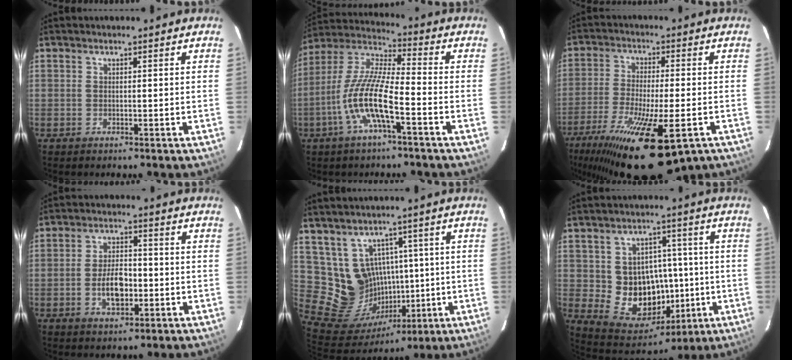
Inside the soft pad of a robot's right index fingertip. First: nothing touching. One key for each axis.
{"total": 12.8, "fx": -5.1, "fy": 2.2, "fz": 11.5, "tx": -0.238, "ty": 0.000, "tz": -0.103}
{"total": 23.7, "fx": -14.4, "fy": 6.6, "fz": 17.6, "tx": -0.335, "ty": -0.083, "tz": -0.232}
{"total": 7.2, "fx": -1.8, "fy": 3.8, "fz": 5.8, "tx": -0.112, "ty": 0.007, "tz": -0.026}
{"total": 12.6, "fx": 2.9, "fy": 11.8, "fz": 3.5, "tx": -0.095, "ty": 0.010, "tz": 0.085}
{"total": 13.7, "fx": -1.1, "fy": 12.4, "fz": 5.9, "tx": -0.121, "ty": 0.017, "tz": 0.005}